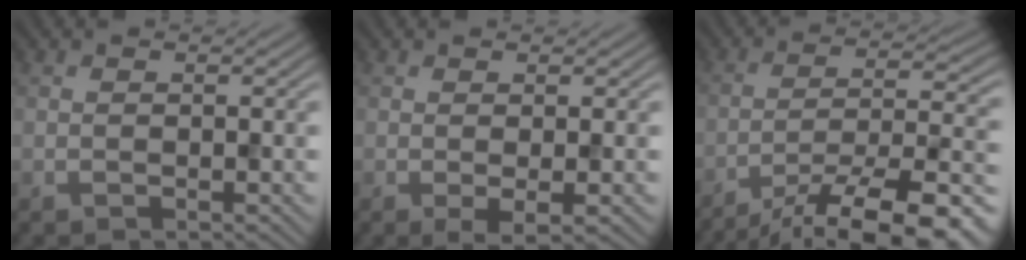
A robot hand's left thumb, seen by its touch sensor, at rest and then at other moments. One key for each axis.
{"total": 1.7, "fx": -0.2, "fy": 0.2, "fz": 1.7, "tx": -0.033, "ty": -0.005, "tz": -0.006}
{"total": 16.5, "fx": -13.0, "fy": 3.5, "fz": 9.7, "tx": -0.141, "ty": -0.011, "tz": -0.187}